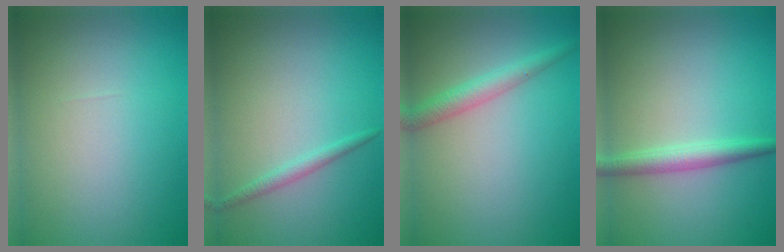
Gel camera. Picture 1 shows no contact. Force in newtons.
{"total": 1.2, "press": 1.2, "slide": 0.1}
{"total": 2.6, "press": 2.6, "slide": 0.1}
{"total": 2.4, "press": 2.4, "slide": 0.1}